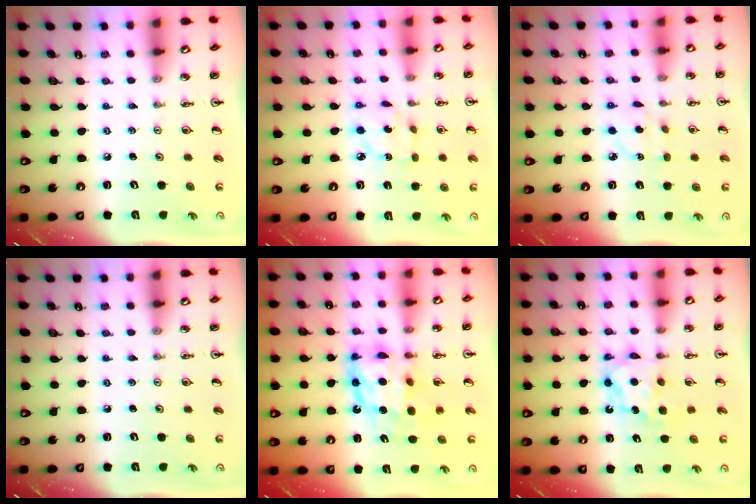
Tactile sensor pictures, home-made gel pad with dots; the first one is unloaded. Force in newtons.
{"total": 6.7, "press": 6.7, "slide": 0.3}
{"total": 3.8, "press": 3.7, "slide": 0.8}
{"total": 0.0}
{"total": 11.5, "press": 11.5, "slide": 1.2}
{"total": 7.1, "press": 7.1, "slide": 0.6}